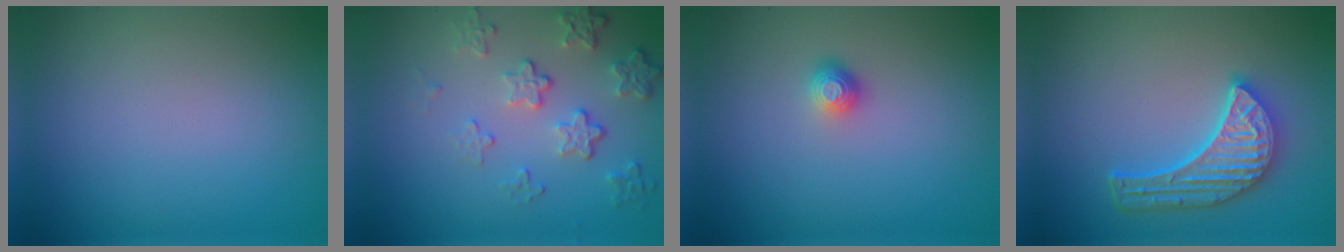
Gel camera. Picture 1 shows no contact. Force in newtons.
{"total": 4.2, "press": 3.2, "slide": 2.8}
{"total": 1.1, "press": 1.0, "slide": 0.5}
{"total": 5.6, "press": 4.5, "slide": 3.3}